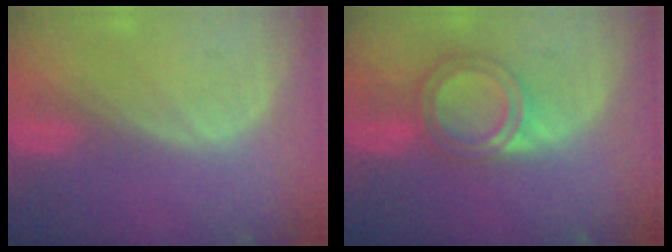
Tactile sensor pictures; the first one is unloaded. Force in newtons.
{"total": 5.9, "press": 5.4, "slide": 2.3}